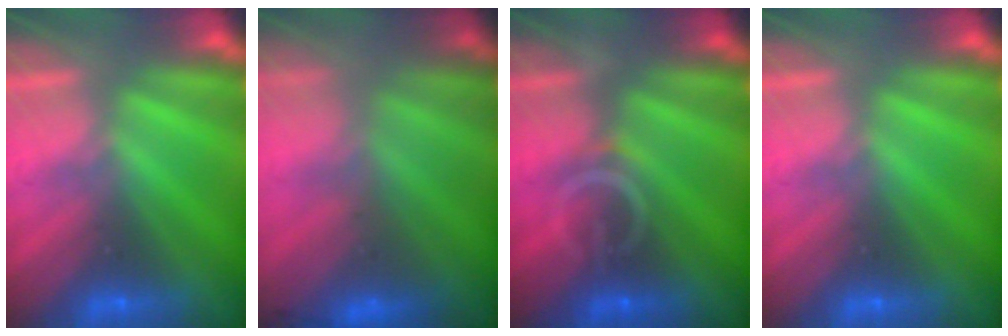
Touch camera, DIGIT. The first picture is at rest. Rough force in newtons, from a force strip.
{"total": 3.4}
{"total": 3.4}
{"total": 0.0}